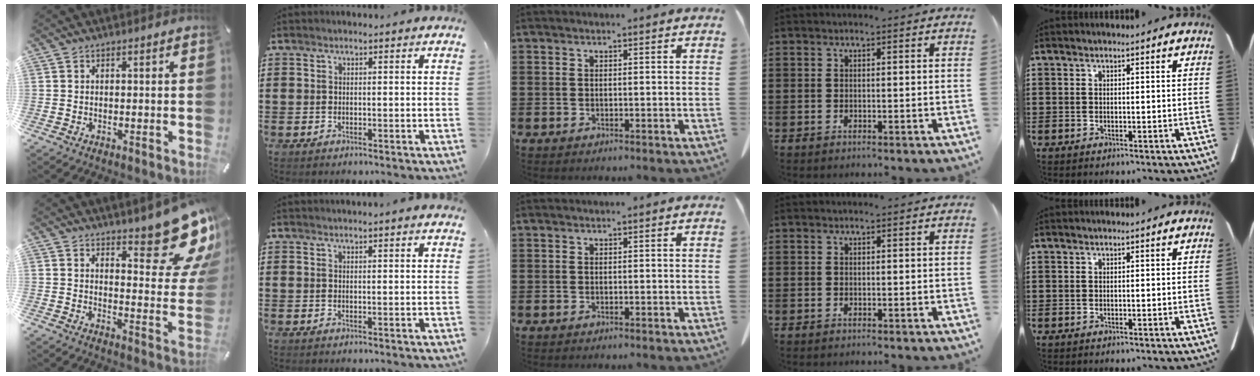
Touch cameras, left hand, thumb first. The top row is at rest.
{"thumb": {"total": 16.2, "force": [11.7, 5.7, 9.5], "torque": [-0.103, -0.110, 0.196]}, "index": {"total": 1.4, "force": [1.3, -0.2, 0.3], "torque": [-0.006, -0.003, 0.026]}}